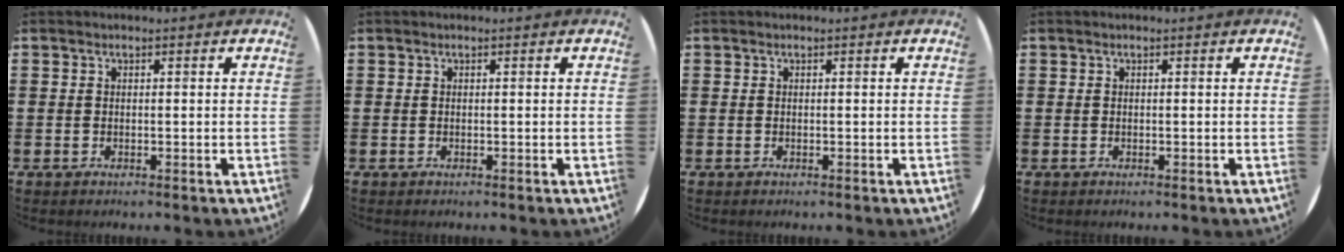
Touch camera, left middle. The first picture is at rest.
{"total": 0.0}
{"total": 0.0}
{"total": 0.0}